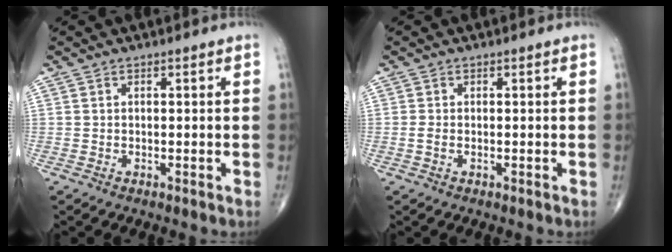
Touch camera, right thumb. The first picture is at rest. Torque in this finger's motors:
{"motor_torque": [-0.05, -0.14, -0.13, 0.04, 0.07]}